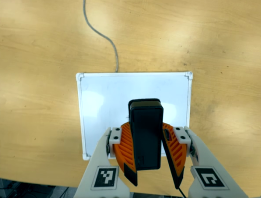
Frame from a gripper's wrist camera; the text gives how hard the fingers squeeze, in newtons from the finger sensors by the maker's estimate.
{"total": 9.6, "left": 9.8, "right": 9.5}